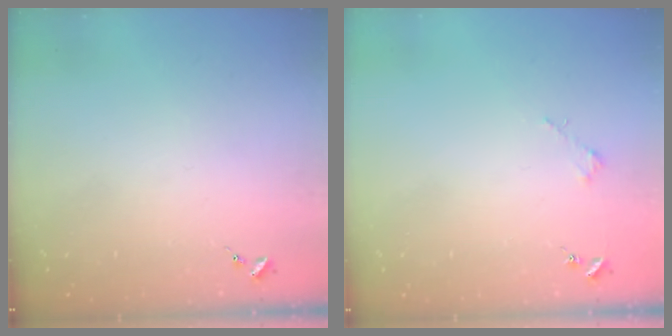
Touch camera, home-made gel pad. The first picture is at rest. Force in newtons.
{"total": 1.8, "press": 1.8, "slide": 0.2}